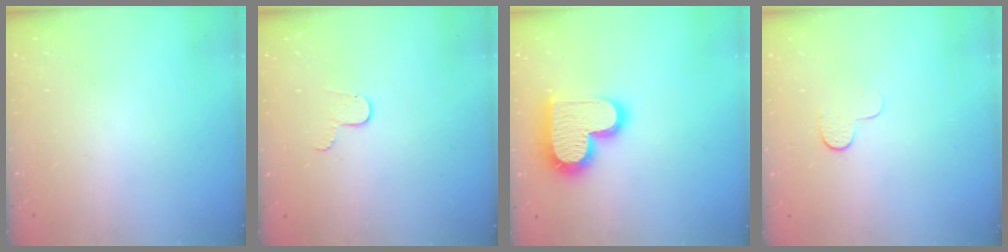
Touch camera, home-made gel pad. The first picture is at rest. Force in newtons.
{"total": 5.1, "press": 5.1, "slide": 0.5}
{"total": 17.7, "press": 17.6, "slide": 1.3}
{"total": 3.9, "press": 3.9, "slide": 0.3}